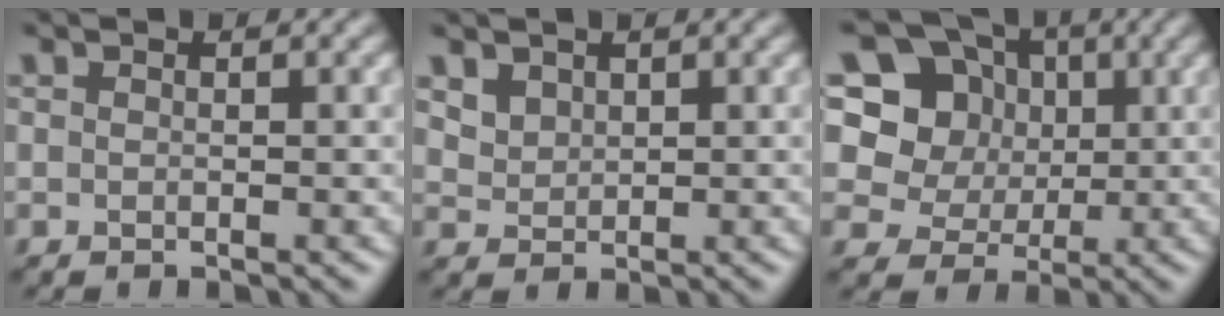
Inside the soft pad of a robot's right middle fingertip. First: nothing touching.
{"total": 2.2, "force": [1.5, 1.4, 0.8], "torque": [-0.026, -0.007, 0.041]}
{"total": 9.3, "force": [3.2, 7.8, 3.9], "torque": [-0.087, 0.022, 0.044]}